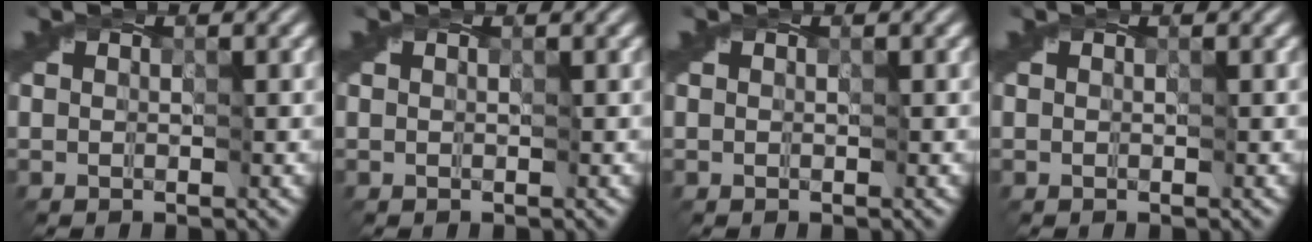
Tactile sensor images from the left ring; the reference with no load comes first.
{"total": 0.0}
{"total": 0.0}
{"total": 0.0}